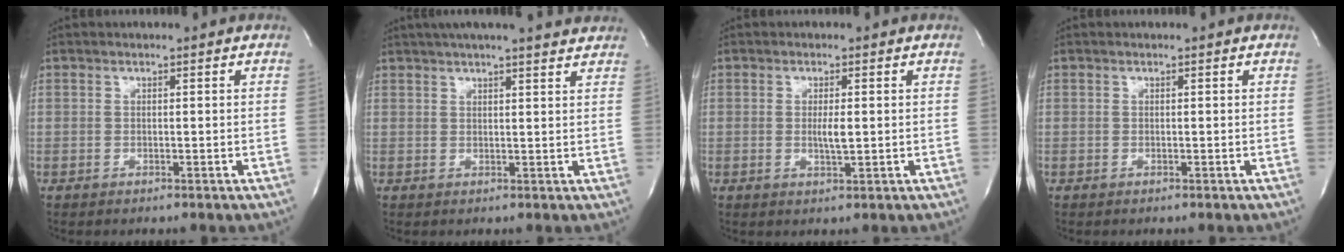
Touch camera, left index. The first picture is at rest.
{"total": 13.7, "force": [12.1, 1.1, 6.2], "torque": [-0.097, 0.031, 0.154]}
{"total": 2.4, "force": [0.0, 0.5, 2.4], "torque": [-0.047, -0.003, 0.000]}
{"total": 0.0}